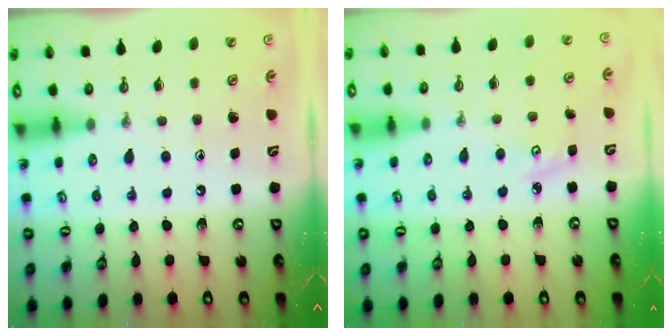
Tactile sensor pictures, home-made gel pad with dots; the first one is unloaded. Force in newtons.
{"total": 3.6, "press": 3.6, "slide": 0.3}